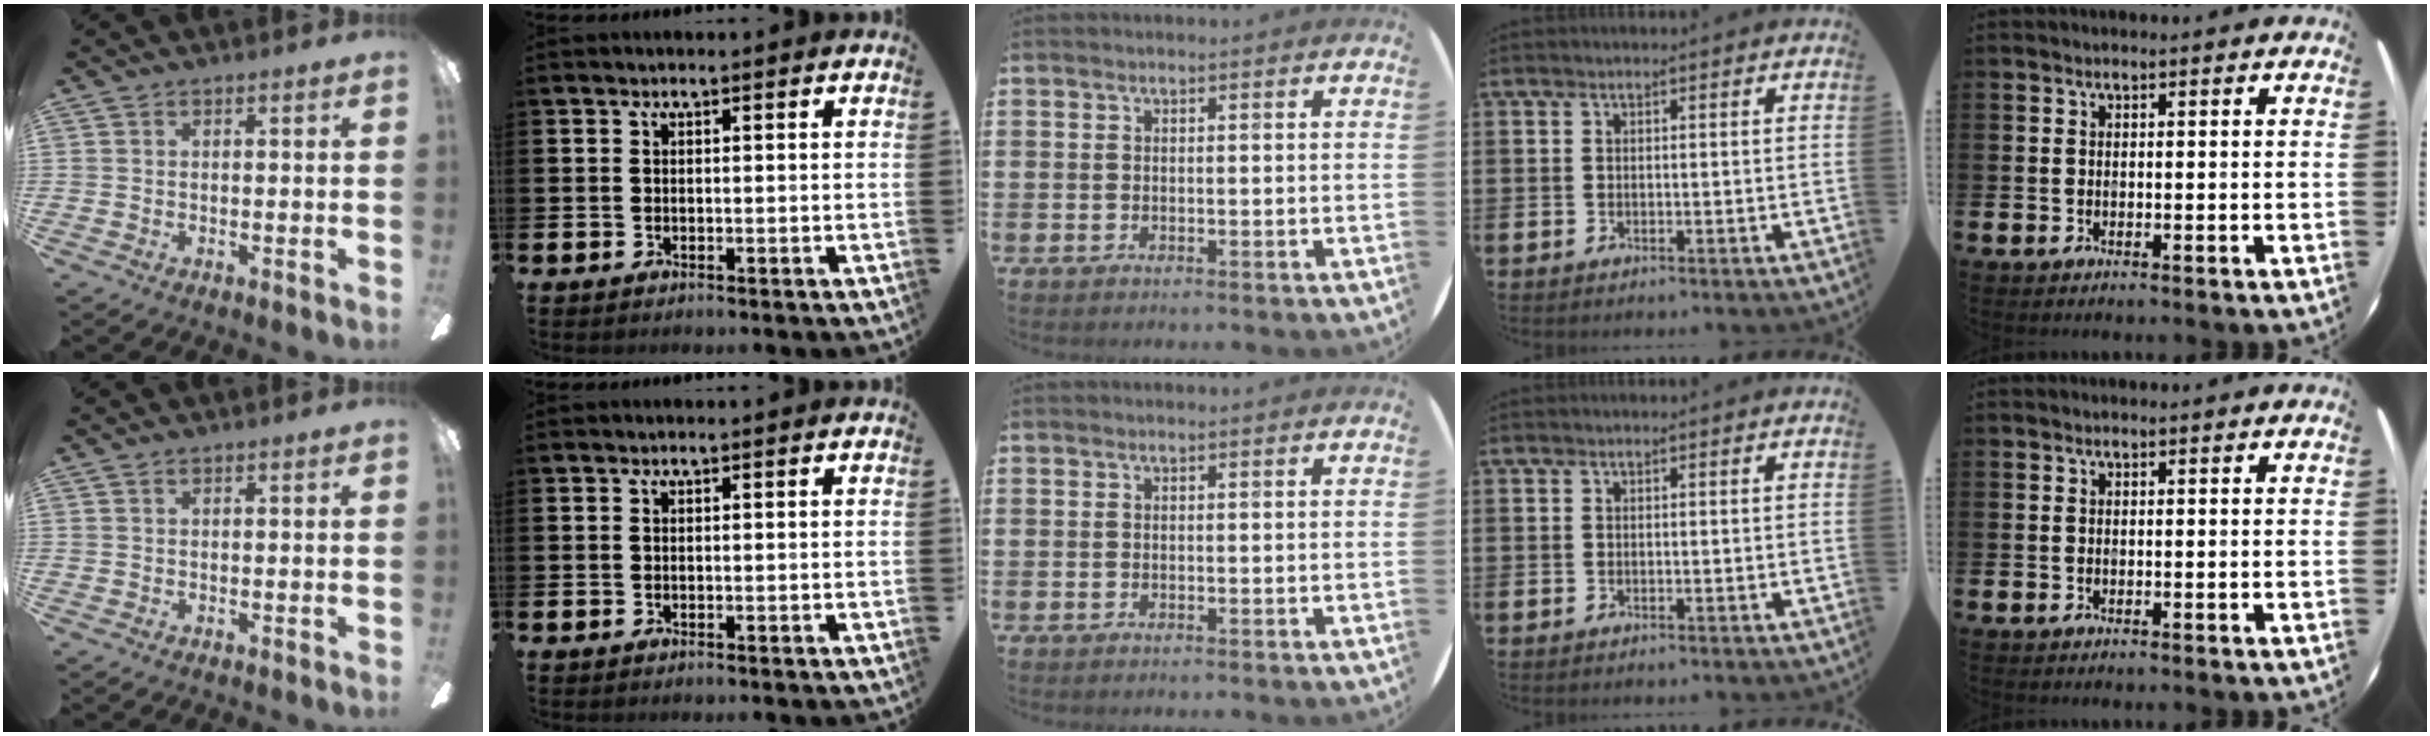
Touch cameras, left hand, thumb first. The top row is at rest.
{}